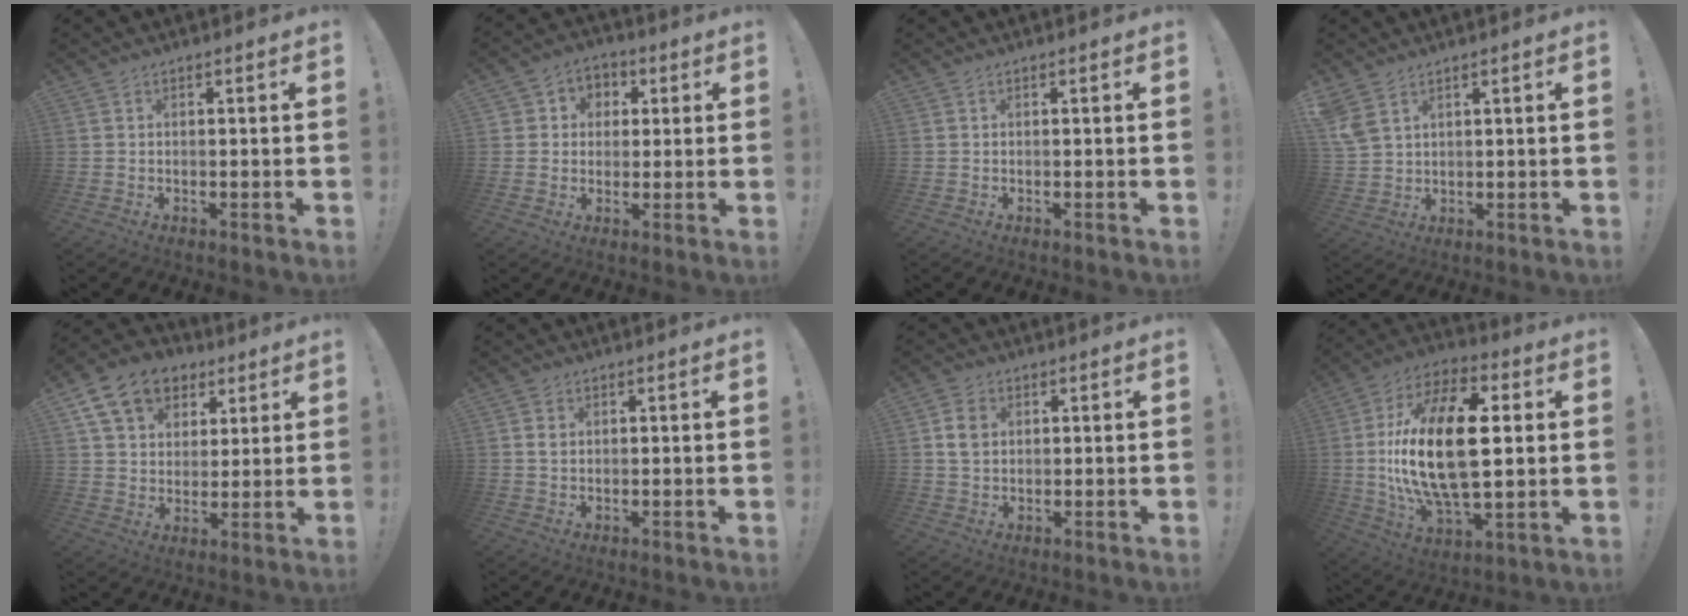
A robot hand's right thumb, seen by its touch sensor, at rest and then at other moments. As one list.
[{"total": 6.1, "force": [-0.1, 5.9, 1.4], "torque": [-0.017, 0.009, 0.001]}, {"total": 0.0}, {"total": 5.6, "force": [3.3, 3.4, 2.9], "torque": [-0.066, -0.010, 0.069]}, {"total": 14.9, "force": [7.9, 10.7, 6.6], "torque": [-0.106, -0.033, 0.152]}, {"total": 1.6, "force": [0.4, 1.3, 0.7], "torque": [-0.014, 0.003, 0.008]}, {"total": 5.3, "force": [1.1, 4.3, 3.0], "torque": [-0.043, 0.006, 0.022]}, {"total": 25.7, "force": [1.5, 12.5, 22.4], "torque": [-0.438, -0.001, 0.020]}]